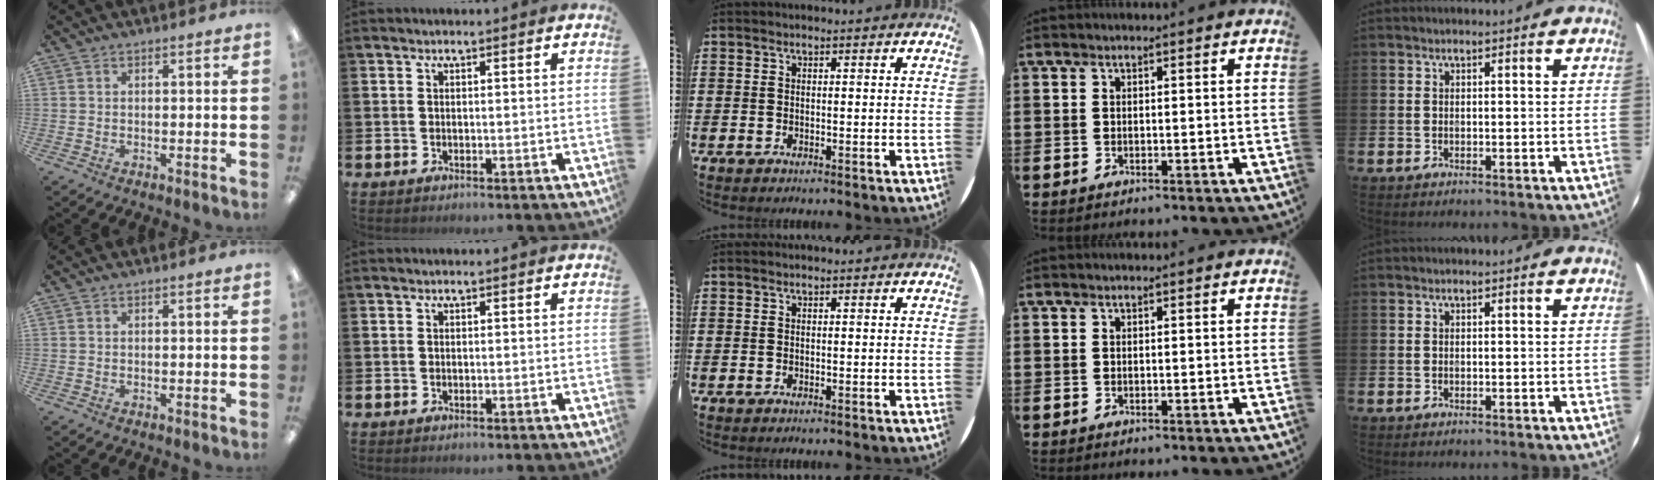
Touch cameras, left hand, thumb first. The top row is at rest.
{}